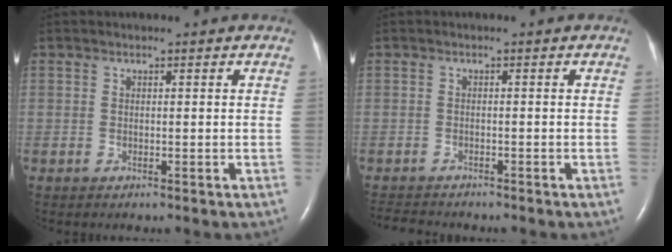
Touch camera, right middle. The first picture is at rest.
{"total": 3.8, "force": [-3.7, 0.6, 0.7], "torque": [-0.009, -0.013, -0.059]}